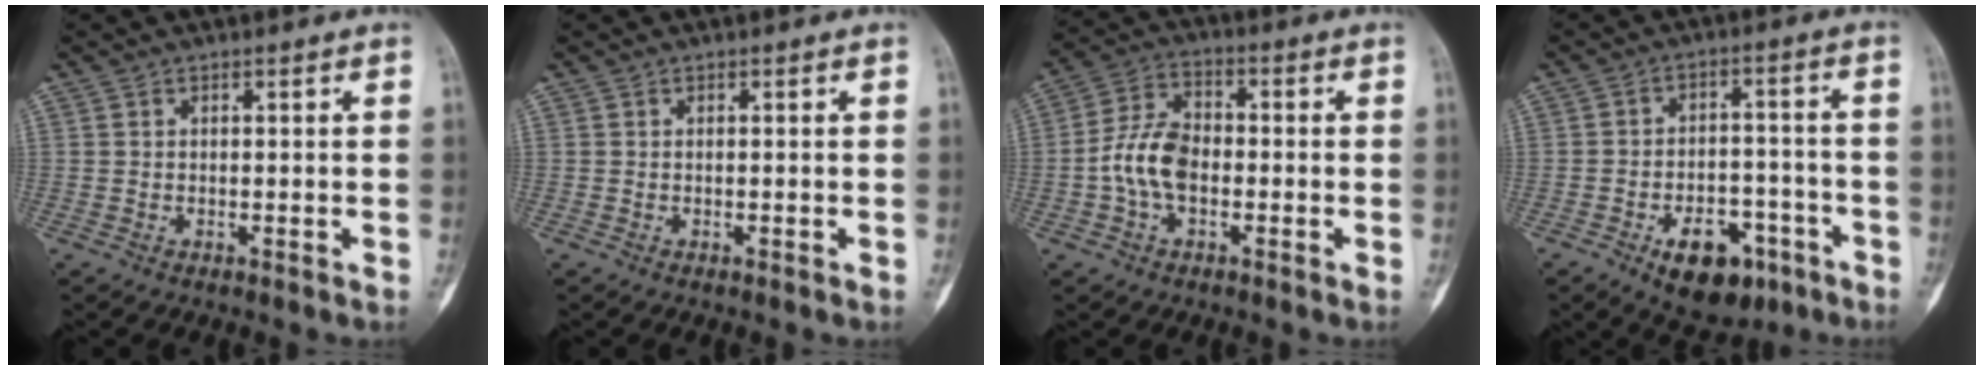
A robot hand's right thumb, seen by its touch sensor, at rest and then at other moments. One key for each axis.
{"total": 0.0}
{"total": 9.1, "fx": -1.7, "fy": 5.7, "fz": 6.8, "tx": -0.131, "ty": 0.028, "tz": -0.041}
{"total": 12.2, "fx": -6.4, "fy": 7.1, "fz": 7.5, "tx": -0.078, "ty": 0.038, "tz": -0.087}